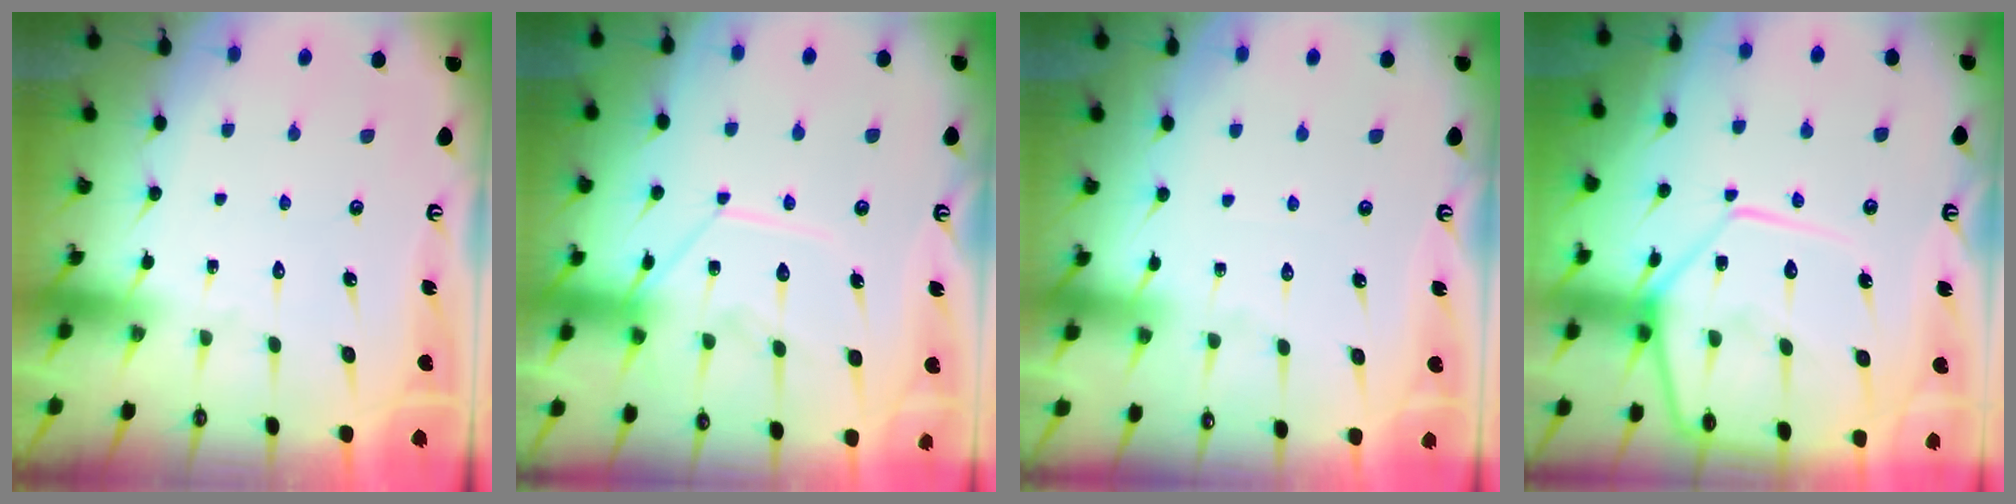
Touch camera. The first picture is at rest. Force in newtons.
{"total": 13.4, "press": 13.4, "slide": 1.4}
{"total": 2.8, "press": 2.8, "slide": 0.4}
{"total": 15.0, "press": 14.9, "slide": 1.6}